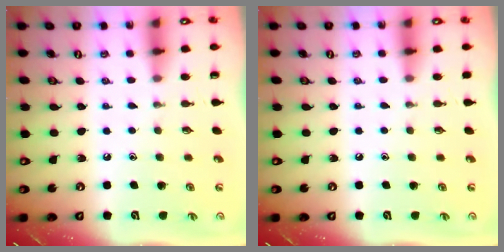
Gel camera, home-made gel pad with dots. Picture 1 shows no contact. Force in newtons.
{"total": 2.3, "press": 2.3, "slide": 0.4}